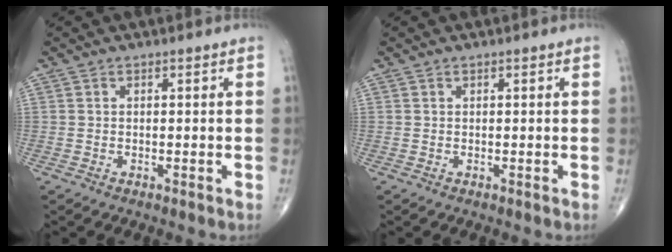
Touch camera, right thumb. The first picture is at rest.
{"total": 0.0}